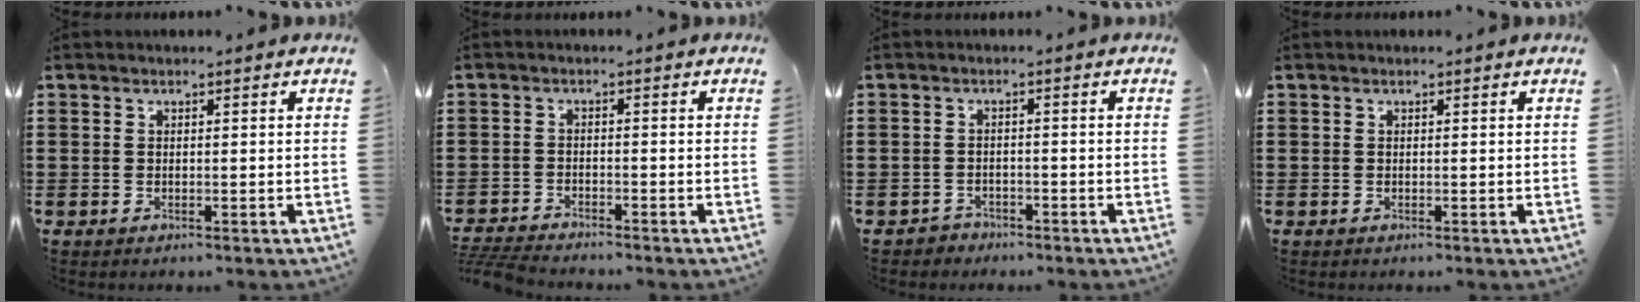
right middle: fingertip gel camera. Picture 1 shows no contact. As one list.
[{"total": 3.5, "force": [-3.4, 0.2, 0.8], "torque": [-0.026, -0.007, -0.073]}, {"total": 1.5, "force": [-1.4, 0.6, -0.2], "torque": [-0.003, 0.003, -0.033]}, {"total": 0.0}]